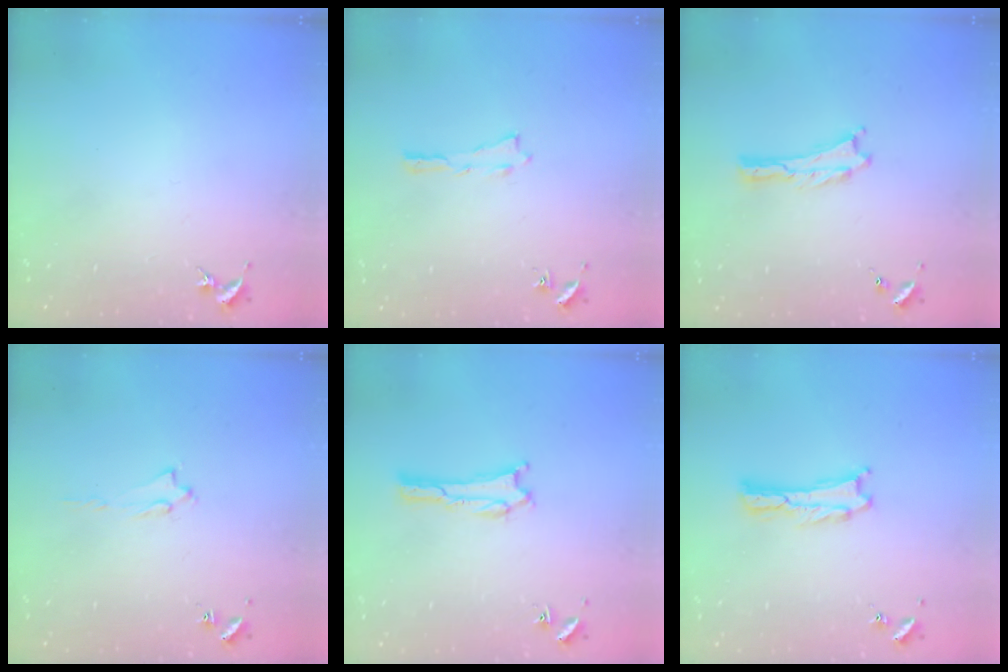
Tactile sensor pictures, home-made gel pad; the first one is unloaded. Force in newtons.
{"total": 0.0}
{"total": 0.0}
{"total": 1.7, "press": 1.6, "slide": 0.2}
{"total": 1.3, "press": 1.3, "slide": 0.4}
{"total": 0.6, "press": 0.5, "slide": 0.2}